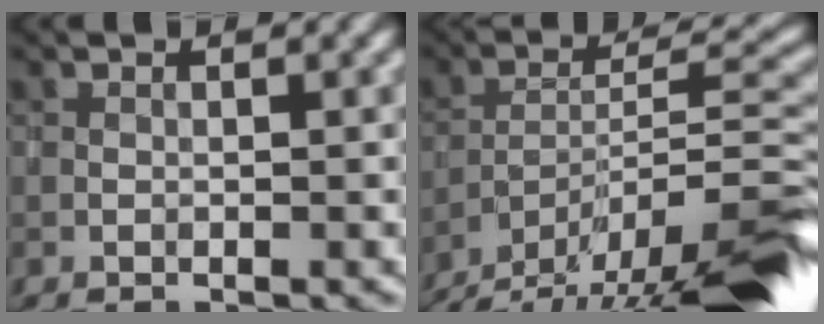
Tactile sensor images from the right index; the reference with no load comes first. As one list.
[{"total": 14.2, "force": [-11.4, 2.8, 8.0], "torque": [-0.130, 0.002, -0.177]}]